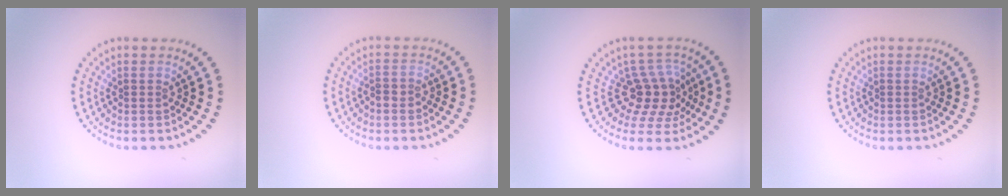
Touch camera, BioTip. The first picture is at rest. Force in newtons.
{"total": 1.0, "press": 0.7, "slide": 0.7}
{"total": 3.7, "press": 2.8, "slide": 2.3}
{"total": 0.0}